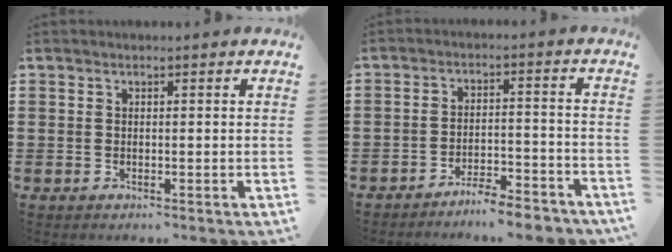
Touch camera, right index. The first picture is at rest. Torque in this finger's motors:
{"motor_torque": [2.14, 0.00, 0.21, 0.09]}